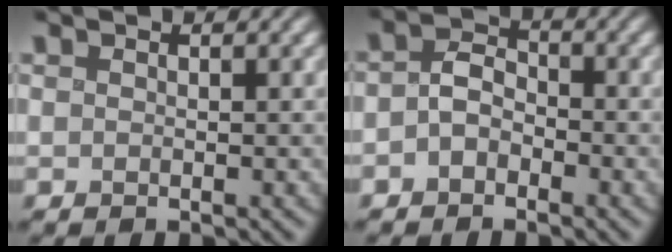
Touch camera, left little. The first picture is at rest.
{"total": 2.5, "force": [-1.1, 1.7, 1.4], "torque": [-0.028, 0.005, -0.031]}